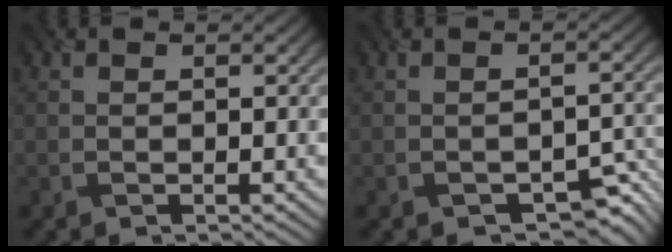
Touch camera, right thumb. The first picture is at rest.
{"total": 4.1, "force": [-3.1, 1.9, 1.9], "torque": [-0.021, -0.012, -0.040]}